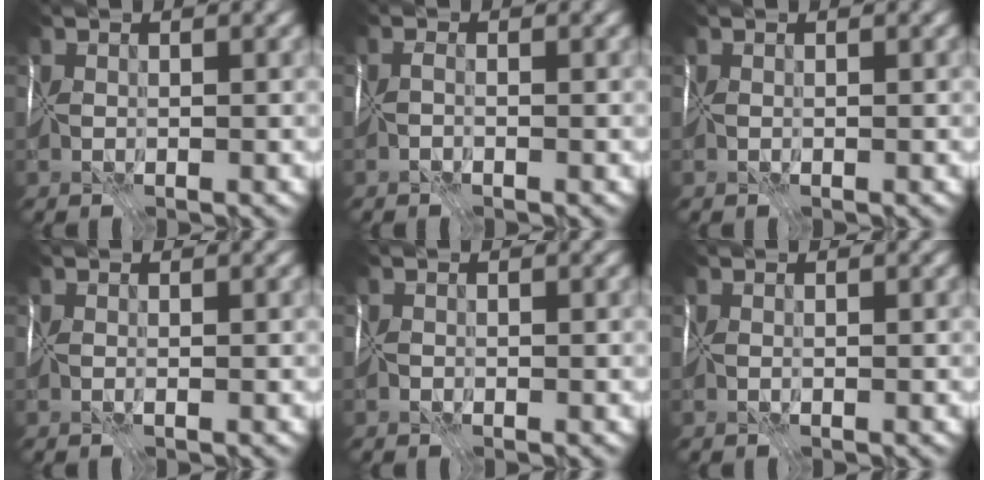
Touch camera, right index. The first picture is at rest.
{"total": 1.4, "force": [-1.1, 0.5, 0.6], "torque": [0.001, -0.002, -0.018]}
{"total": 0.0}
{"total": 0.0}
{"total": 0.8, "force": [-0.6, 0.5, 0.1], "torque": [0.003, -0.005, -0.009]}
{"total": 0.0}